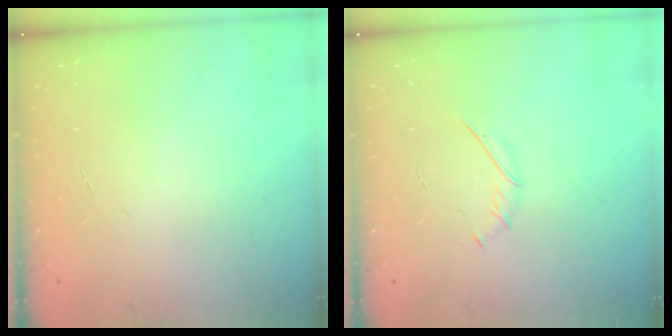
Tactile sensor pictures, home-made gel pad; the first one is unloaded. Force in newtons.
{"total": 1.9, "press": 1.8, "slide": 0.6}